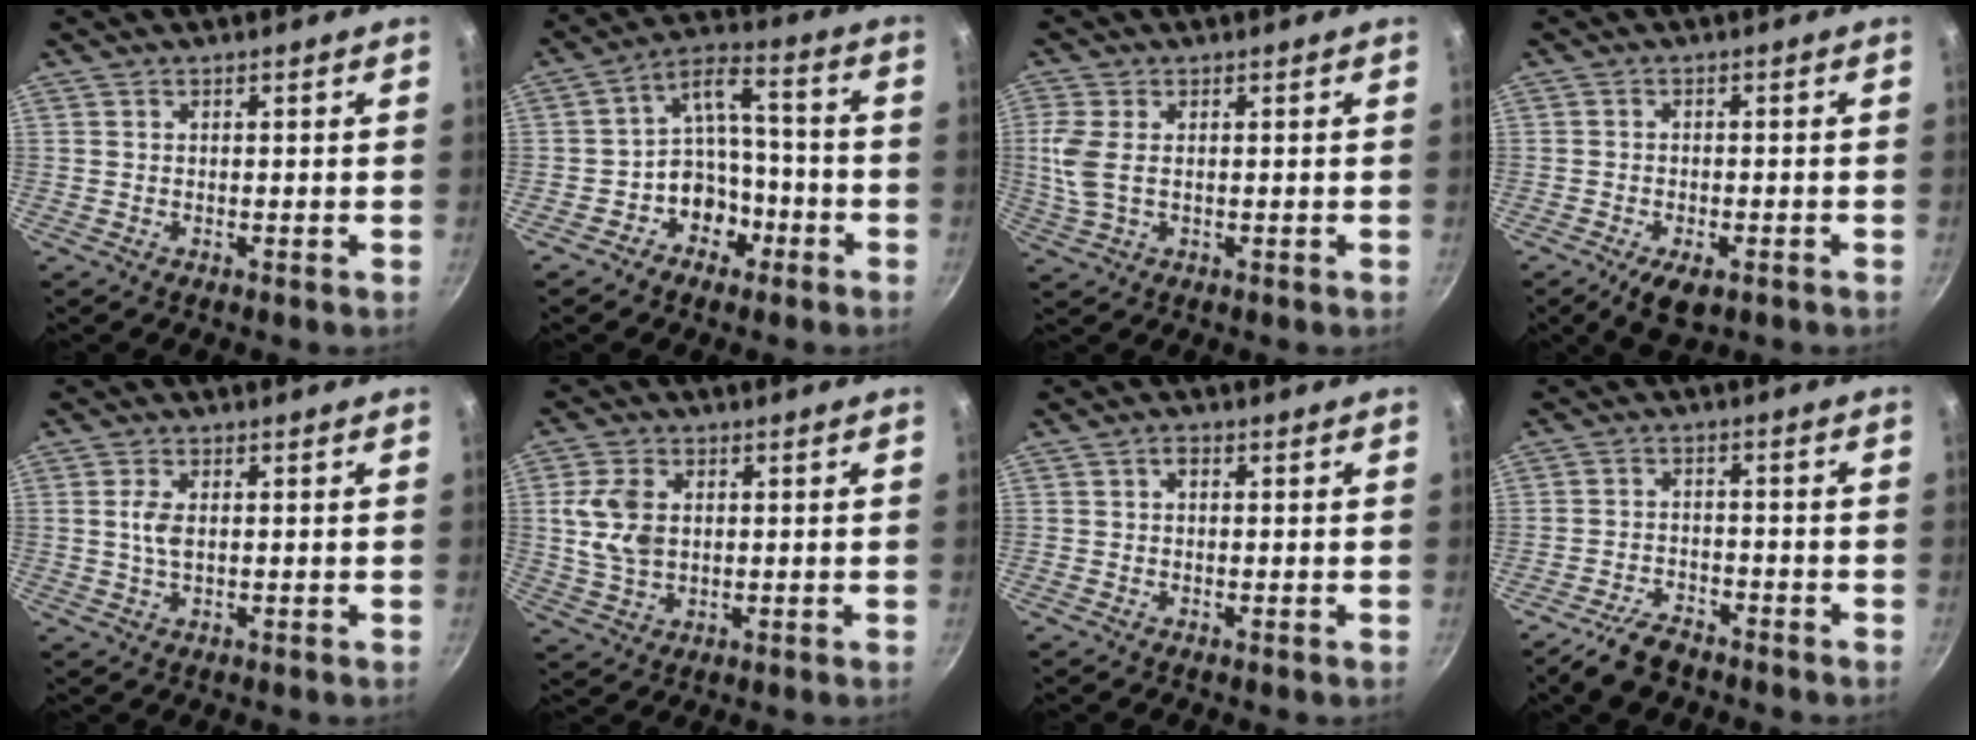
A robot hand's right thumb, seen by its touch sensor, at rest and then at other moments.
{"total": 9.5, "force": [-4.4, 7.2, 4.5], "torque": [-0.034, 0.067, -0.070]}
{"total": 6.0, "force": [0.4, 3.2, 5.0], "torque": [-0.116, 0.000, 0.010]}
{"total": 5.9, "force": [-3.0, 2.8, 4.2], "torque": [-0.067, 0.007, -0.046]}
{"total": 3.4, "force": [0.4, 1.8, 2.9], "torque": [-0.059, 0.002, 0.007]}
{"total": 8.4, "force": [1.2, 5.8, 5.9], "torque": [-0.107, -0.003, 0.022]}
{"total": 1.5, "force": [0.2, 1.1, 1.0], "torque": [-0.016, 0.005, -0.001]}
{"total": 6.5, "force": [-5.1, 2.8, 3.0], "torque": [-0.058, 0.036, -0.092]}